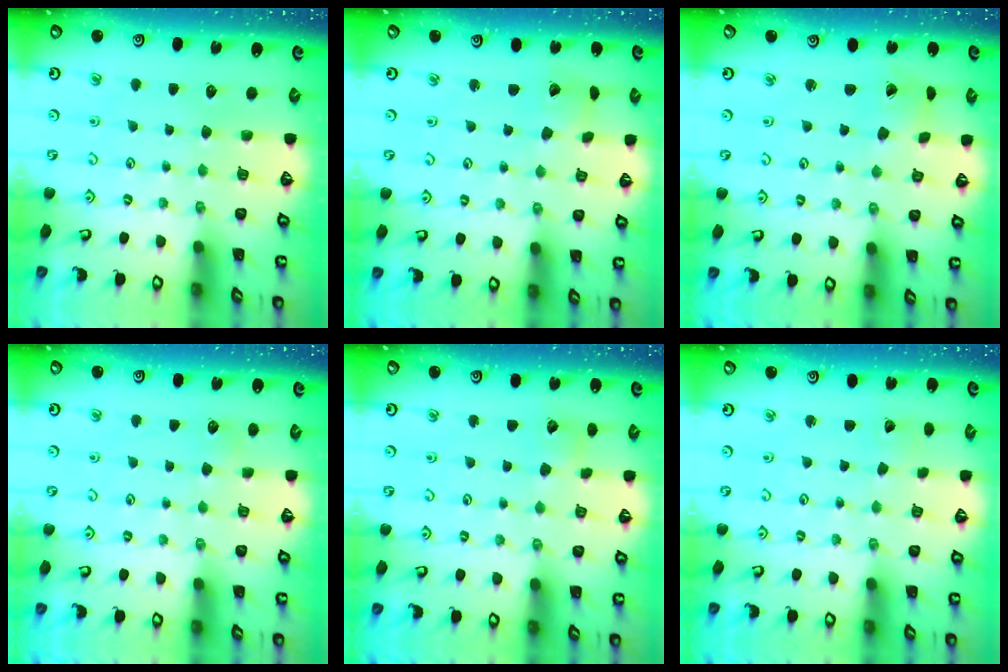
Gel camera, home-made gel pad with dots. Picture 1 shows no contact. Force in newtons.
{"total": 3.6, "press": 3.5, "slide": 0.4}
{"total": 1.1, "press": 1.1, "slide": 0.2}
{"total": 3.7, "press": 3.7, "slide": 0.4}
{"total": 3.3, "press": 3.3, "slide": 0.3}
{"total": 1.5, "press": 1.5, "slide": 0.0}